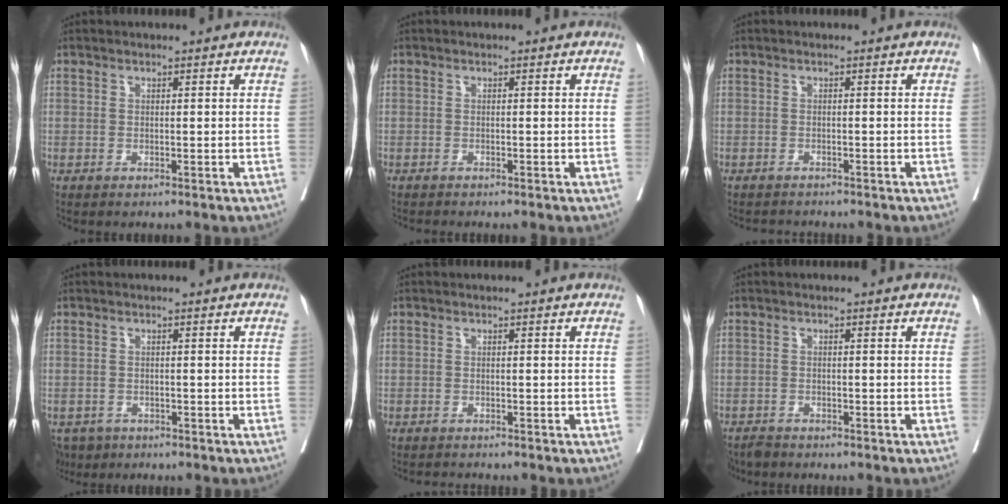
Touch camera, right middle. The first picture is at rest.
{"total": 0.9, "force": [-0.9, -0.2, 0.1], "torque": [-0.002, -0.001, -0.016]}
{"total": 2.2, "force": [-2.2, 0.2, 0.1], "torque": [-0.001, -0.008, -0.034]}
{"total": 3.5, "force": [-2.6, 2.3, 0.4], "torque": [-0.001, 0.000, -0.042]}
{"total": 1.4, "force": [-1.4, 0.0, 0.1], "torque": [-0.003, -0.005, -0.021]}
{"total": 3.0, "force": [-2.8, 0.9, -0.1], "torque": [0.005, -0.007, -0.051]}